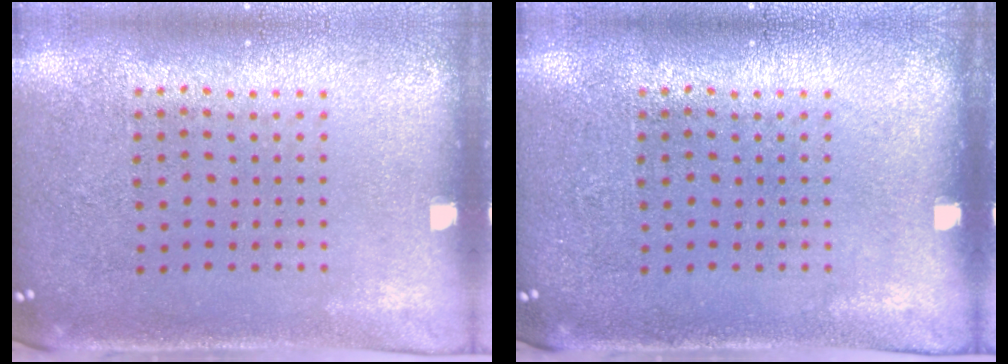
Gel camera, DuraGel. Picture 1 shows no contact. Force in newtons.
{"total": 0.0}